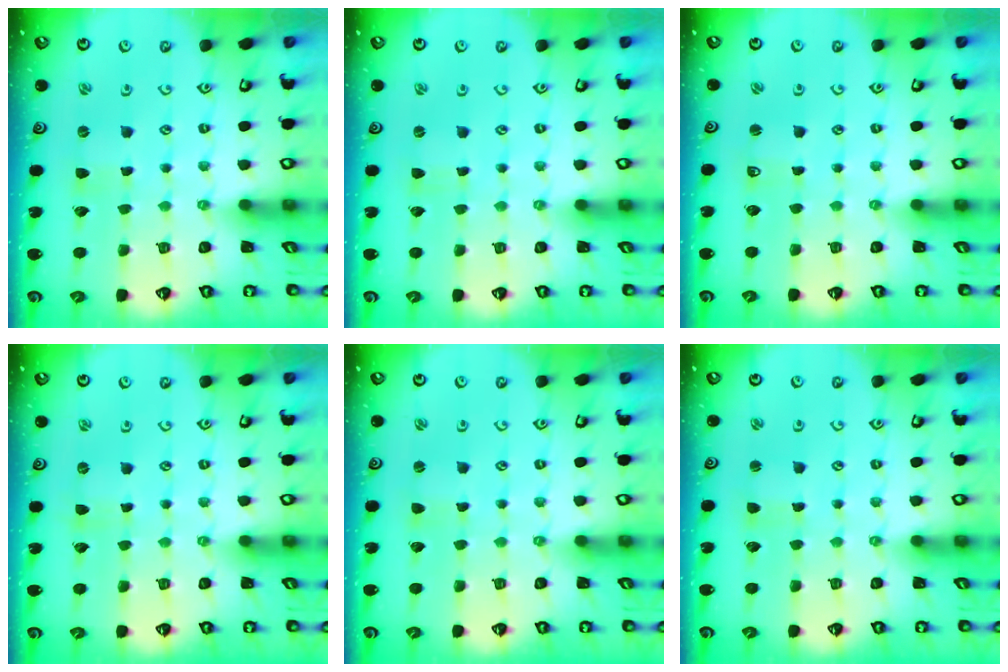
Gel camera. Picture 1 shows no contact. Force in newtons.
{"total": 0.0}
{"total": 2.0, "press": 2.0, "slide": 0.3}
{"total": 0.0}
{"total": 0.9, "press": 0.9, "slide": 0.2}
{"total": 0.9, "press": 0.9, "slide": 0.1}